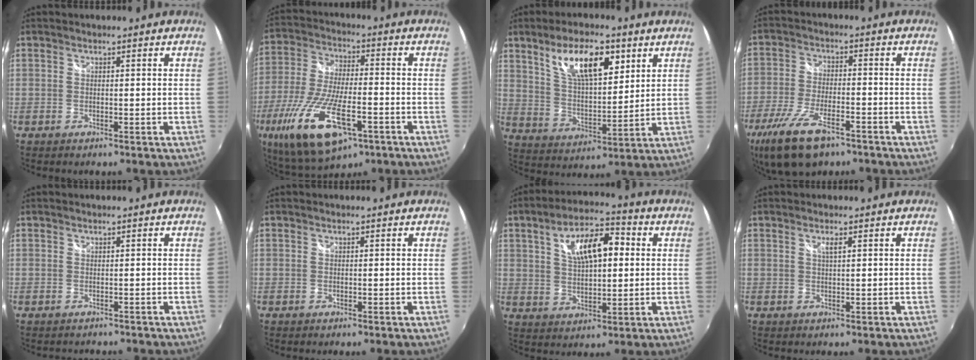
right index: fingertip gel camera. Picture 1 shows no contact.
{"total": 21.1, "force": [-9.9, 8.0, 16.8], "torque": [-0.354, -0.056, -0.173]}
{"total": 13.6, "force": [7.2, 5.3, 10.3], "torque": [-0.177, 0.012, 0.133]}
{"total": 13.9, "force": [-9.1, 5.6, 9.0], "torque": [-0.206, -0.032, -0.167]}
{"total": 1.1, "force": [-0.8, 0.7, 0.0], "torque": [-0.005, -0.002, -0.010]}
{"total": 0.0}
{"total": 12.3, "force": [3.2, 5.4, 10.6], "torque": [-0.178, 0.025, 0.055]}
{"total": 1.3, "force": [0.7, 0.1, 1.1], "torque": [-0.020, 0.000, 0.010]}